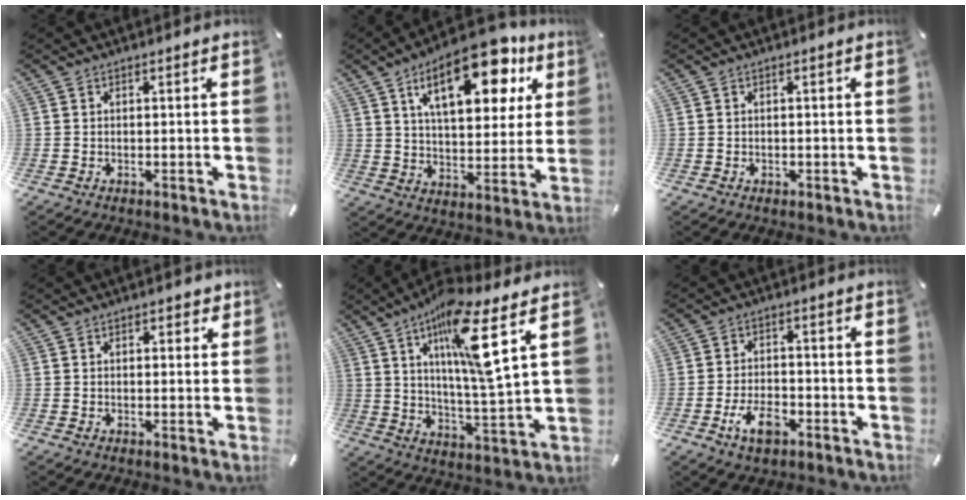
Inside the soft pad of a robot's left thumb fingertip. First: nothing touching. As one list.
[{"total": 20.0, "force": [10.6, 9.0, 14.4], "torque": [-0.218, -0.037, 0.170]}, {"total": 0.6, "force": [-0.2, 0.5, 0.3], "torque": [-0.006, 0.002, -0.004]}, {"total": 1.4, "force": [0.7, 0.9, 0.8], "torque": [-0.008, 0.002, 0.010]}, {"total": 15.4, "force": [7.8, 1.6, 13.2], "torque": [-0.227, -0.035, 0.116]}, {"total": 7.3, "force": [-3.7, 3.8, 5.0], "torque": [-0.108, 0.012, -0.069]}]